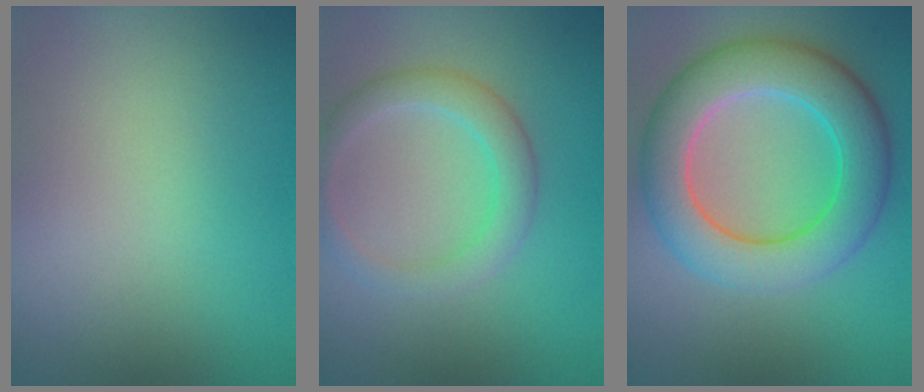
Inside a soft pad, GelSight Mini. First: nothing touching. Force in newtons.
{"total": 3.1, "press": 3.1, "slide": 0.2}
{"total": 8.3, "press": 8.3, "slide": 0.6}